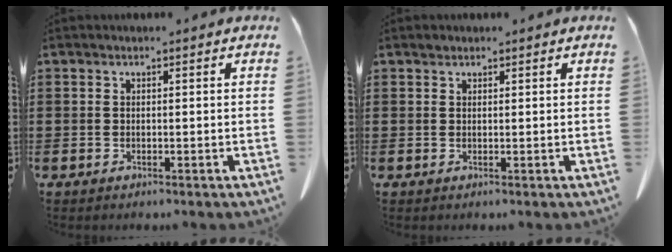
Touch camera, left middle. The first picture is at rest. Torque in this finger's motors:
{"motor_torque": [-0.05, 0.08, 0.01, 0.00]}